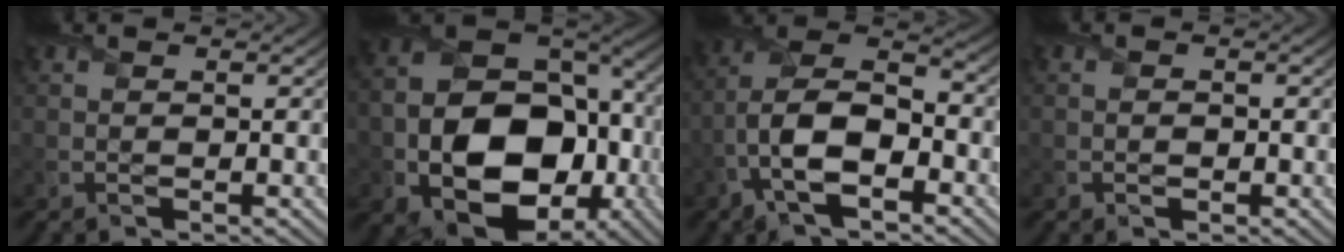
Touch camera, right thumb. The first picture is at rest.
{"total": 17.0, "force": [-4.5, 11.9, 11.3], "torque": [-0.207, -0.054, -0.055]}
{"total": 11.6, "force": [-4.6, 5.7, 9.0], "torque": [-0.194, -0.001, -0.094]}
{"total": 1.0, "force": [-0.3, 0.7, 0.6], "torque": [-0.006, 0.000, -0.002]}